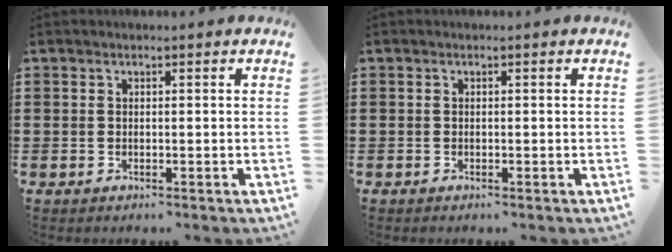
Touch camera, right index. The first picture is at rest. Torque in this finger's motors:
{"motor_torque": [-0.04, 0.09, 0.00, -0.01]}